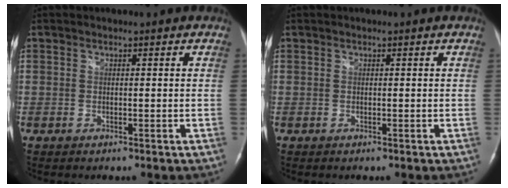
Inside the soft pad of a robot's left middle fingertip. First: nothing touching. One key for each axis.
{"total": 0.0}